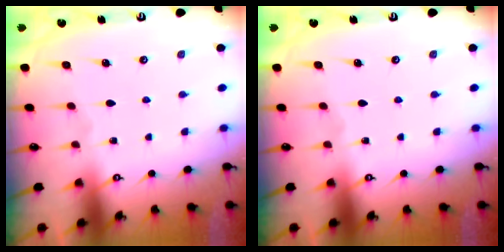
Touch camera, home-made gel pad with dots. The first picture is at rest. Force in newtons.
{"total": 0.0}